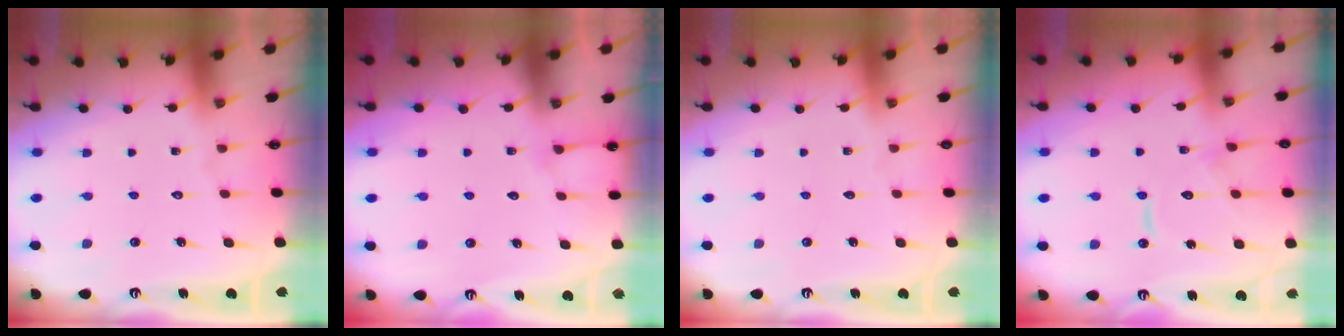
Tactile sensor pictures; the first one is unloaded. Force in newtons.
{"total": 5.1, "press": 5.1, "slide": 0.5}
{"total": 0.0}
{"total": 11.5, "press": 11.4, "slide": 1.0}